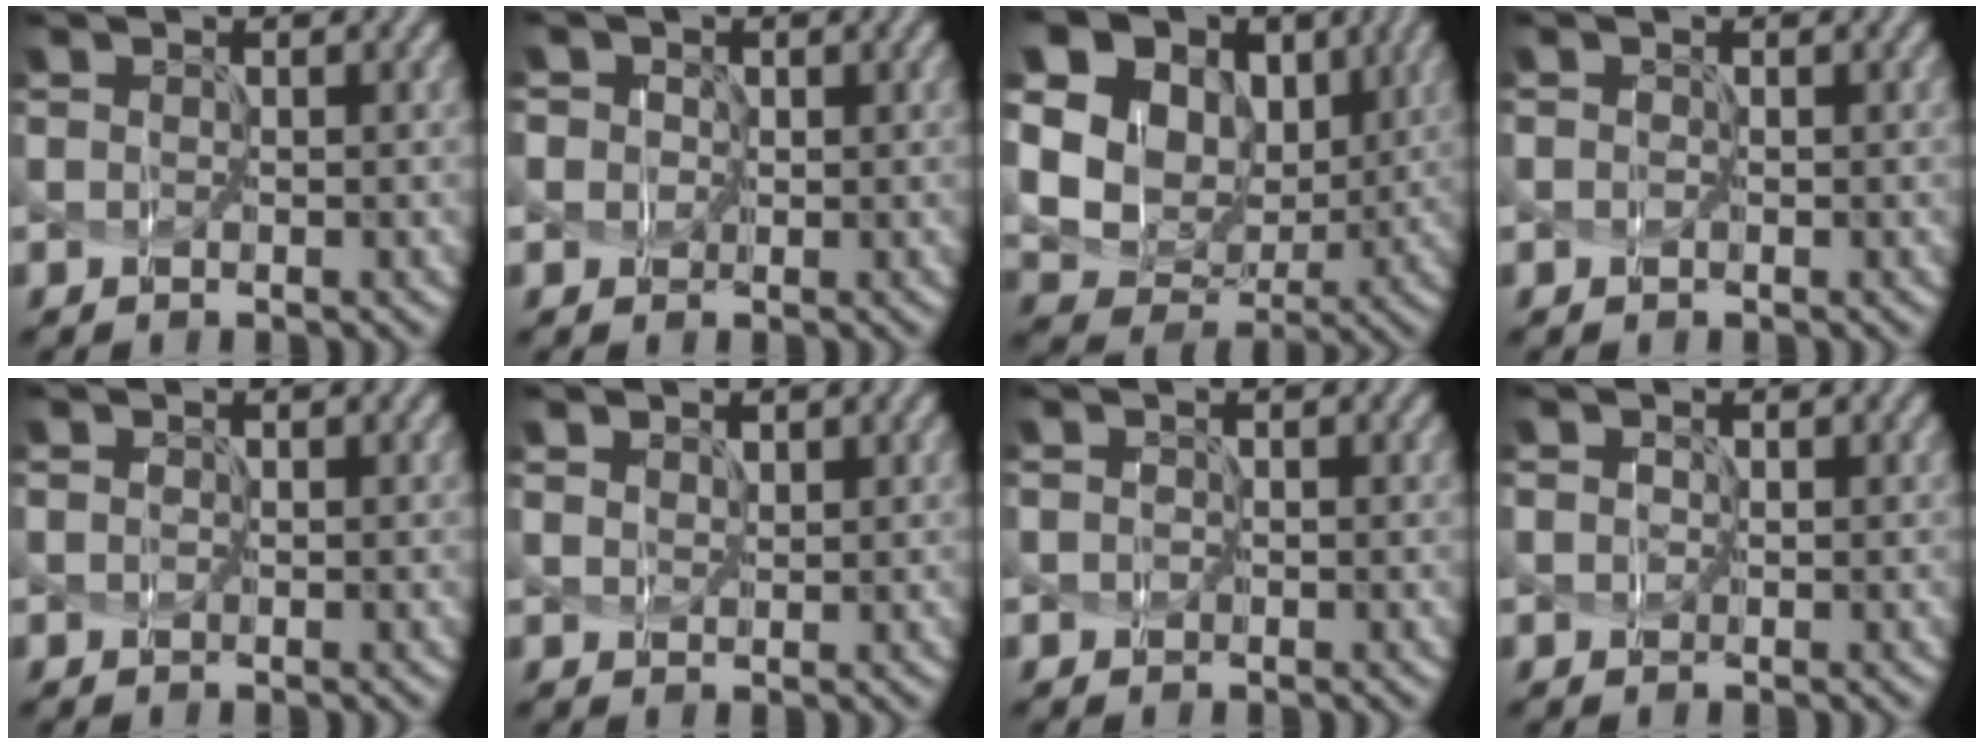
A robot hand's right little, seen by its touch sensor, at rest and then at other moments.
{"total": 4.7, "force": [0.9, 4.2, 1.7], "torque": [-0.023, 0.044, -0.025]}
{"total": 20.2, "force": [6.7, 16.7, 9.0], "torque": [-0.227, 0.016, 0.112]}
{"total": 0.0}
{"total": 0.0}
{"total": 2.9, "force": [1.8, 1.9, 1.3], "torque": [-0.021, 0.013, 0.015]}
{"total": 0.6, "force": [0.1, 0.6, 0.2], "torque": [0.013, 0.004, -0.008]}
{"total": 1.0, "force": [0.4, 0.8, 0.4], "torque": [0.012, 0.008, -0.009]}